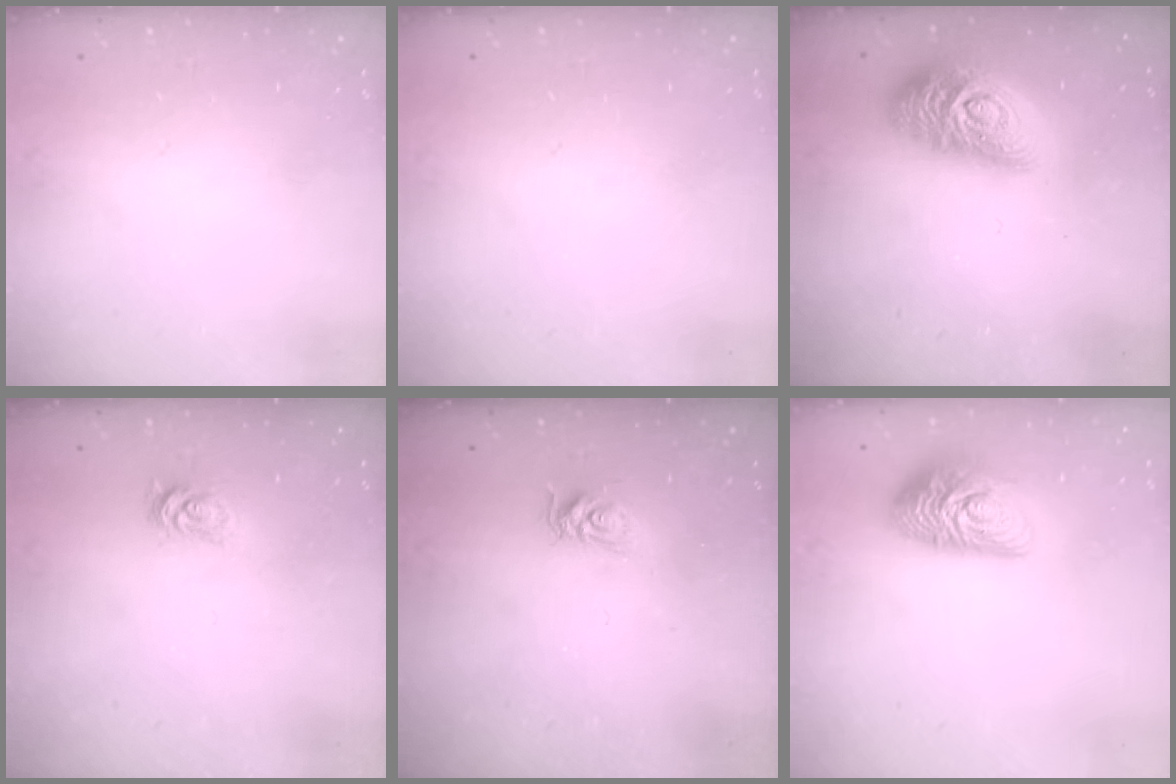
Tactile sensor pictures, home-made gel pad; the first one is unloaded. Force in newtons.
{"total": 0.0}
{"total": 18.5, "press": 18.5, "slide": 1.0}
{"total": 2.6, "press": 2.6, "slide": 0.4}
{"total": 7.2, "press": 7.1, "slide": 0.7}
{"total": 12.8, "press": 12.8, "slide": 0.9}